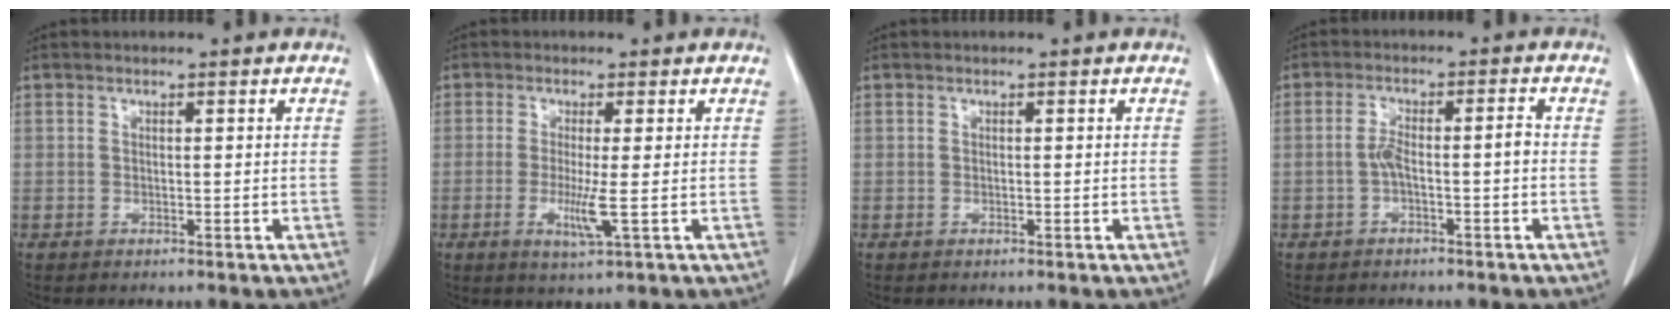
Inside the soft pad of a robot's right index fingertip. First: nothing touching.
{"total": 4.2, "force": [-0.8, -0.4, 4.1], "torque": [-0.084, -0.013, -0.012]}
{"total": 0.0}
{"total": 3.8, "force": [-1.0, 0.7, 3.6], "torque": [-0.066, 0.015, -0.016]}